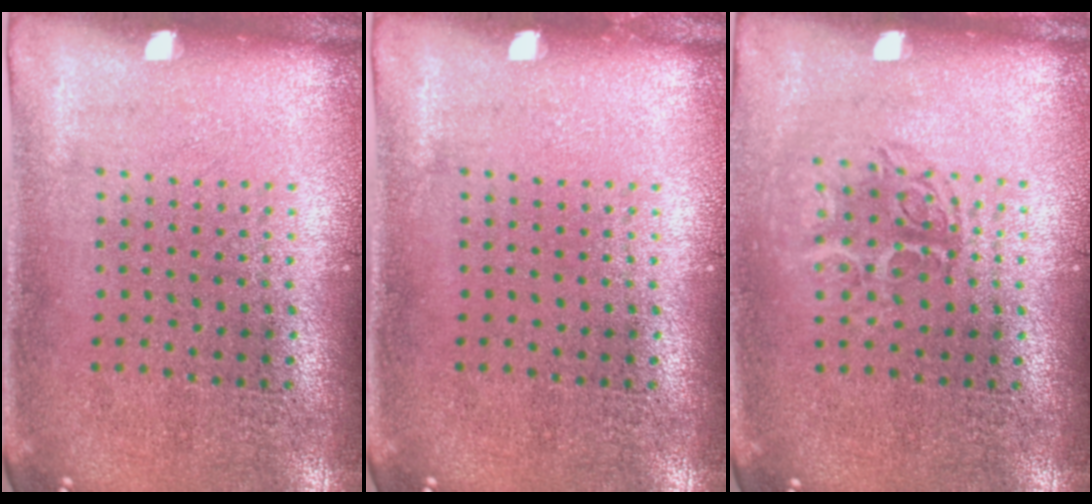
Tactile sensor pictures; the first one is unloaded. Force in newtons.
{"total": 0.0}
{"total": 1.2, "press": 1.1, "slide": 0.4}